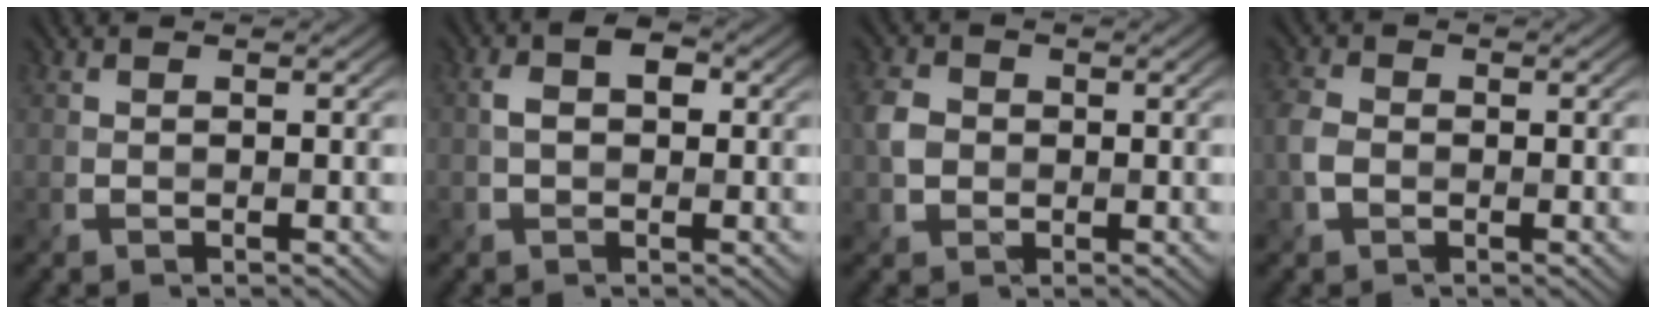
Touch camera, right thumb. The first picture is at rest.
{"total": 3.5, "force": [0.4, 2.2, 2.6], "torque": [-0.046, 0.004, -0.002]}
{"total": 3.1, "force": [-0.2, 2.8, 1.3], "torque": [-0.033, 0.001, -0.014]}
{"total": 3.0, "force": [-0.9, 2.4, 1.6], "torque": [-0.046, -0.003, -0.027]}